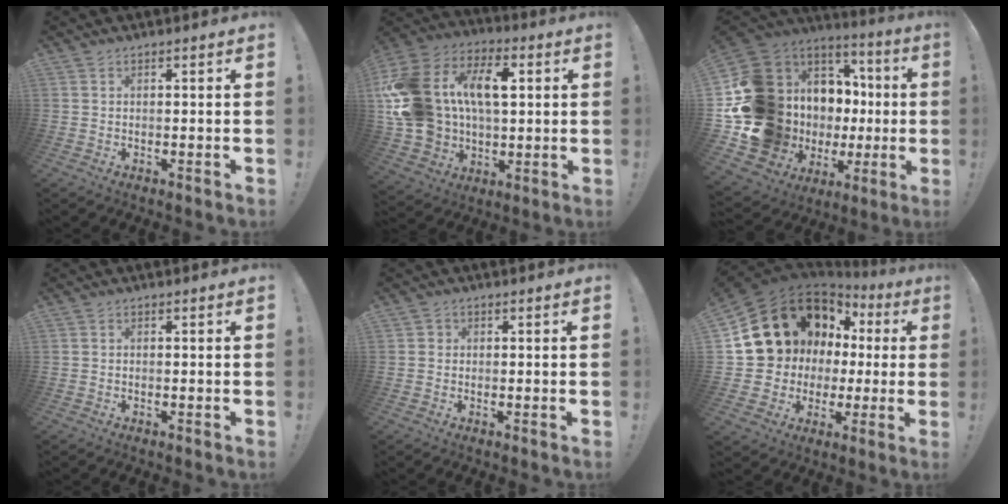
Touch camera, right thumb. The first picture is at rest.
{"total": 24.3, "force": [5.1, 17.2, 16.3], "torque": [-0.323, -0.003, 0.107]}
{"total": 18.9, "force": [0.2, 14.1, 12.6], "torque": [-0.242, -0.063, 0.076]}
{"total": 0.0}
{"total": 1.6, "force": [0.0, 1.6, 0.4], "torque": [-0.007, 0.006, 0.000]}
{"total": 15.9, "force": [7.5, 12.4, 6.6], "torque": [-0.098, -0.056, 0.172]}